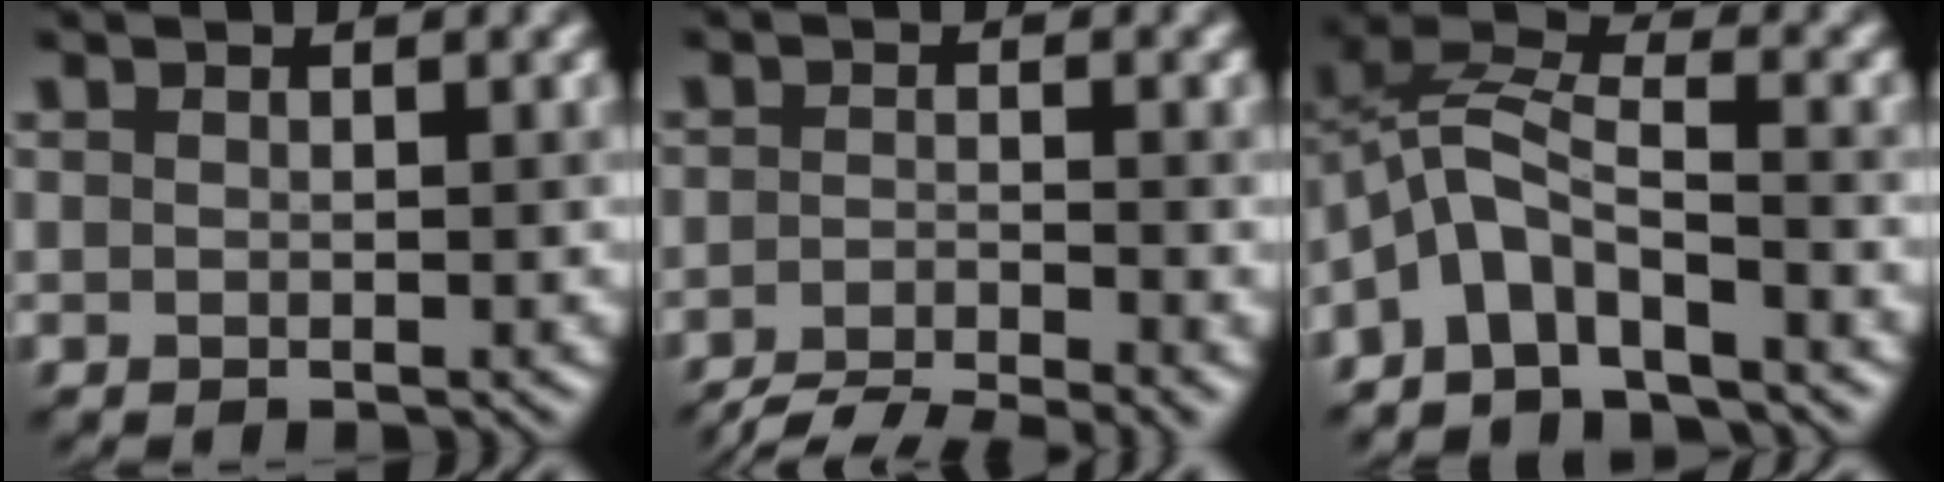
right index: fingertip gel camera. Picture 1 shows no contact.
{"total": 5.9, "force": [-4.9, 1.1, 3.1], "torque": [-0.054, -0.014, -0.086]}
{"total": 5.2, "force": [-3.5, 2.0, 3.3], "torque": [-0.070, 0.008, -0.076]}